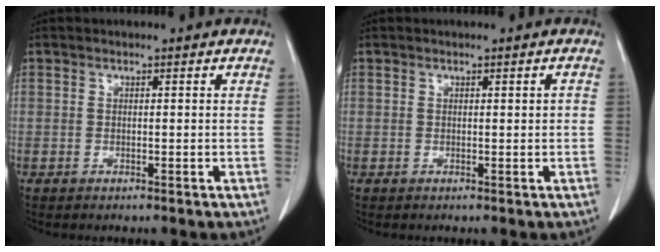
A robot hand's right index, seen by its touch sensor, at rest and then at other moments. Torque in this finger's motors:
{"motor_torque": [0.03, -0.06, -0.03, -0.01]}